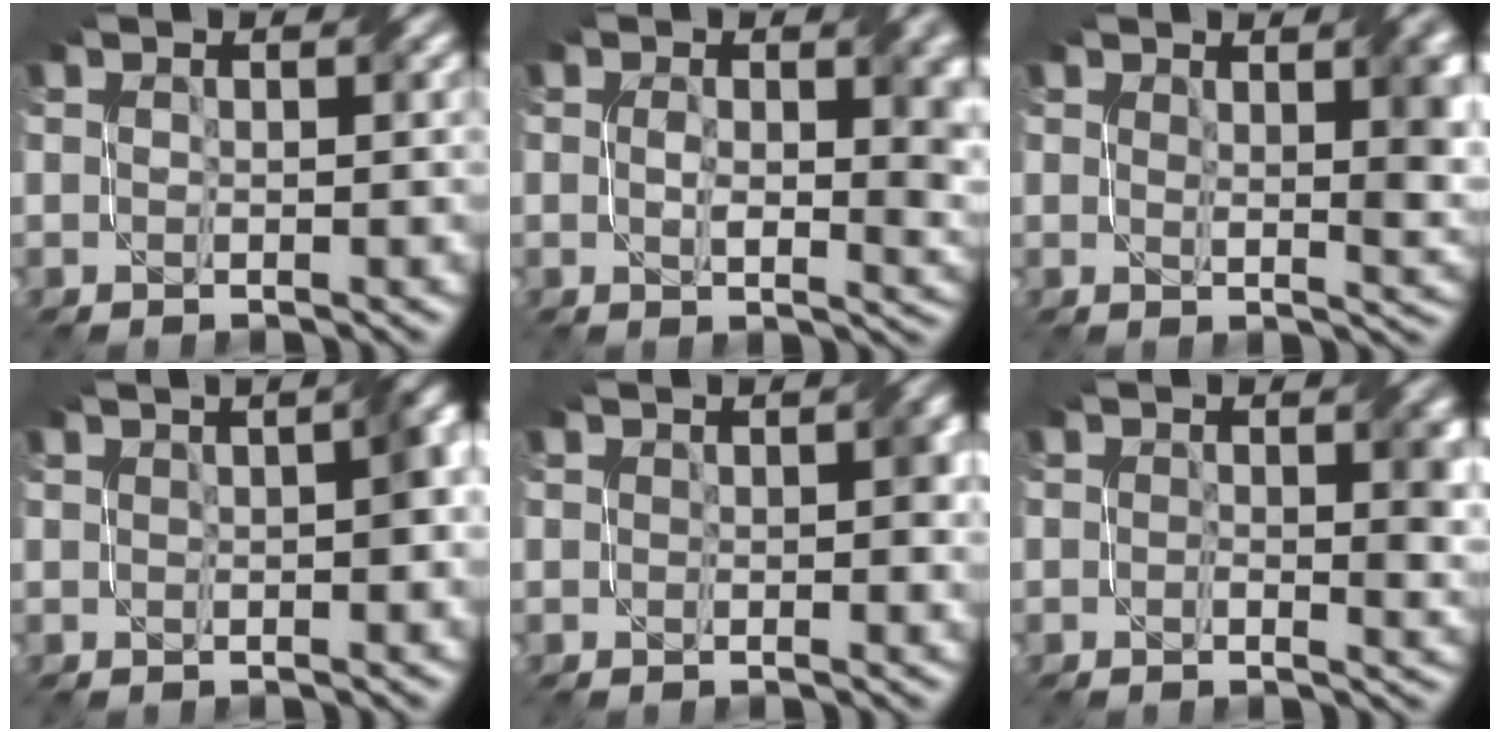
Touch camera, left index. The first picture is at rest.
{"total": 6.1, "force": [0.4, 2.9, 5.3], "torque": [-0.072, -0.004, 0.010]}
{"total": 4.9, "force": [1.8, 1.5, 4.3], "torque": [-0.049, -0.003, 0.032]}
{"total": 3.2, "force": [0.4, 0.9, 3.1], "torque": [-0.035, 0.015, 0.008]}
{"total": 2.0, "force": [0.4, 1.0, 1.7], "torque": [-0.018, 0.004, 0.007]}
{"total": 3.2, "force": [0.2, 1.2, 2.9], "torque": [-0.039, -0.002, 0.001]}